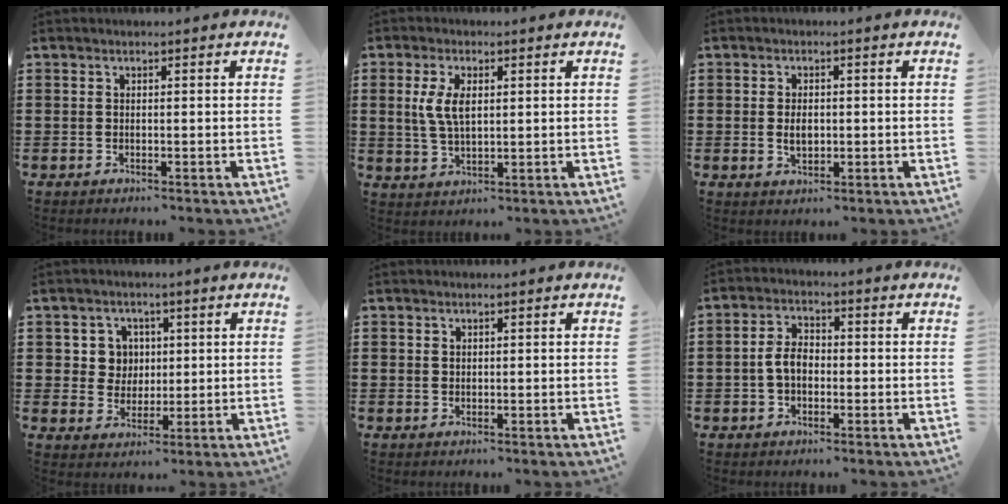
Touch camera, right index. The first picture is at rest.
{"total": 5.5, "force": [1.1, 2.6, 4.7], "torque": [-0.104, 0.007, 0.015]}
{"total": 2.7, "force": [0.0, 1.6, 2.2], "torque": [-0.035, 0.001, -0.003]}
{"total": 5.1, "force": [1.3, 4.7, 1.3], "torque": [-0.048, 0.018, 0.022]}
{"total": 0.7, "force": [0.5, 0.5, 0.1], "torque": [-0.004, 0.001, 0.010]}
{"total": 4.3, "force": [-0.8, 2.7, 3.3], "torque": [-0.084, 0.001, -0.022]}